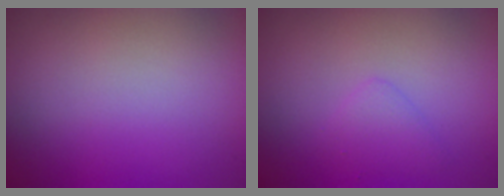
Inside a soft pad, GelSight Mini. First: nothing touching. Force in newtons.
{"total": 1.4, "press": 1.4, "slide": 0.1}